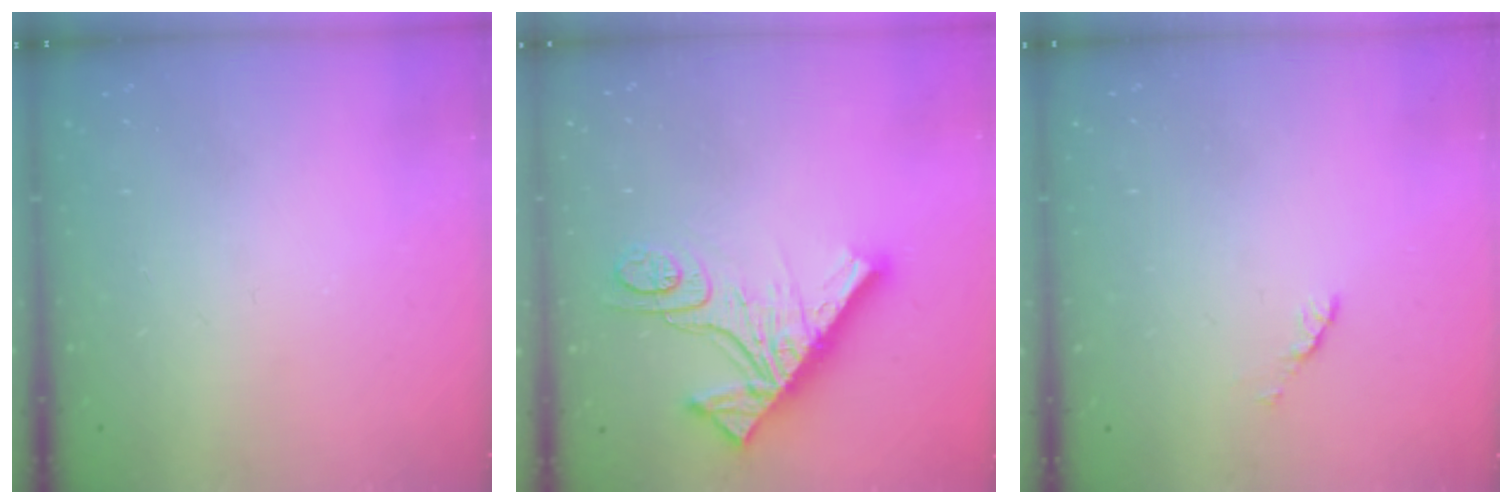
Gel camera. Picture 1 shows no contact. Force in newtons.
{"total": 18.5, "press": 18.4, "slide": 1.5}
{"total": 2.8, "press": 2.7, "slide": 0.4}